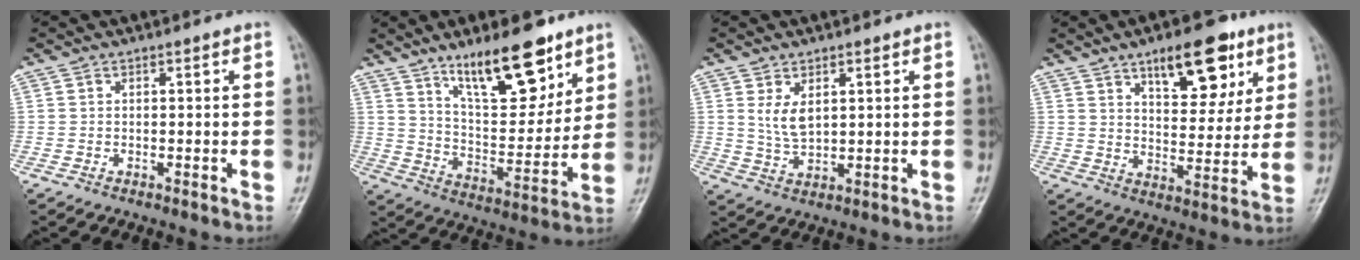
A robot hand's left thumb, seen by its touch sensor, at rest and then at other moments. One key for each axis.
{"total": 17.2, "fx": 11.2, "fy": 6.3, "fz": 11.4, "tx": -0.137, "ty": -0.070, "tz": 0.195}
{"total": 4.9, "fx": 1.8, "fy": 2.7, "fz": 3.6, "tx": -0.059, "ty": -0.015, "tz": 0.041}
{"total": 14.5, "fx": 7.9, "fy": 6.4, "fz": 10.2, "tx": -0.107, "ty": -0.035, "tz": 0.120}